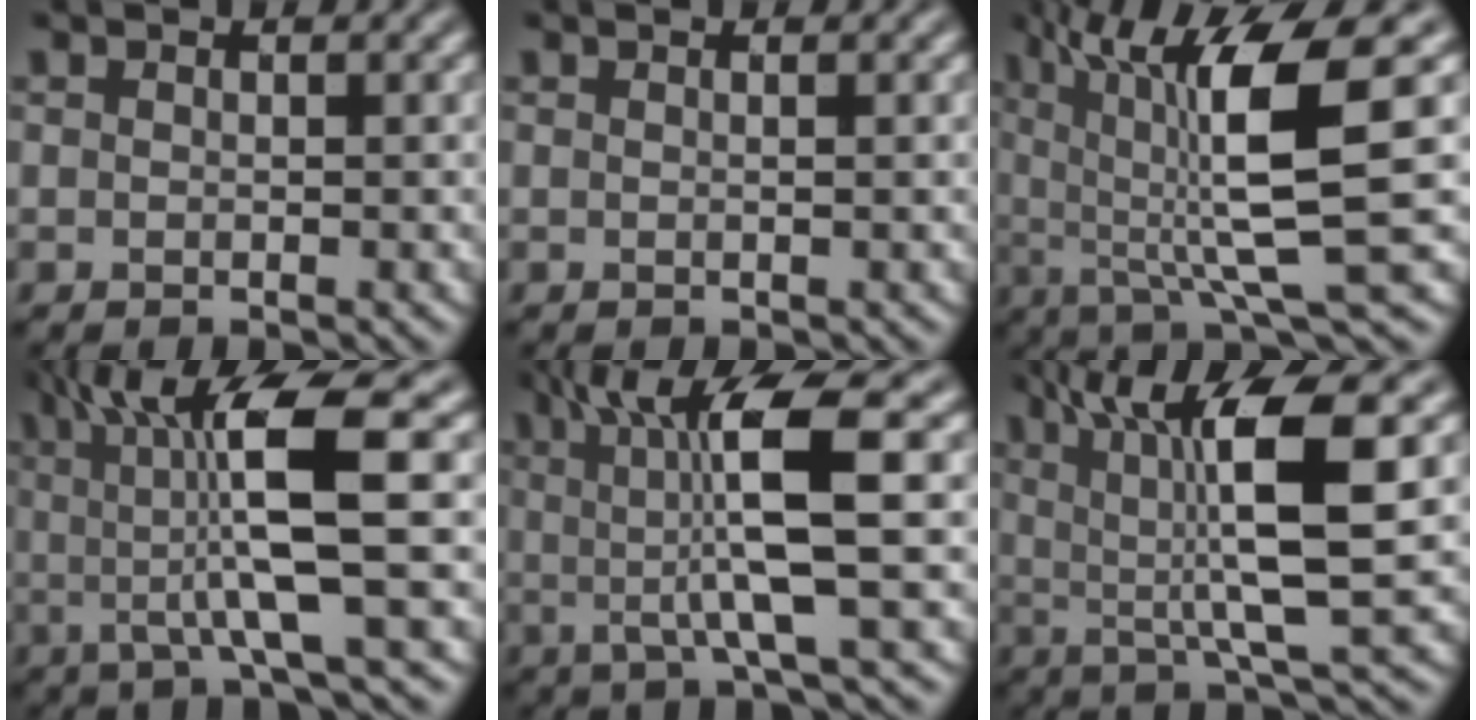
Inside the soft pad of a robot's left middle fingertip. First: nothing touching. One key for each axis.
{"total": 1.0, "fx": 0.3, "fy": 0.5, "fz": 0.8, "tx": -0.001, "ty": 0.003, "tz": -0.009}
{"total": 10.6, "fx": 2.0, "fy": 2.2, "fz": 10.2, "tx": -0.168, "ty": -0.007, "tz": 0.042}
{"total": 9.8, "fx": 1.2, "fy": 1.9, "fz": 9.5, "tx": -0.160, "ty": 0.003, "tz": 0.025}
{"total": 8.7, "fx": 1.0, "fy": 1.6, "fz": 8.5, "tx": -0.149, "ty": -0.001, "tz": 0.024}
{"total": 10.5, "fx": 1.8, "fy": 2.3, "fz": 10.1, "tx": -0.168, "ty": 0.003, "tz": 0.039}